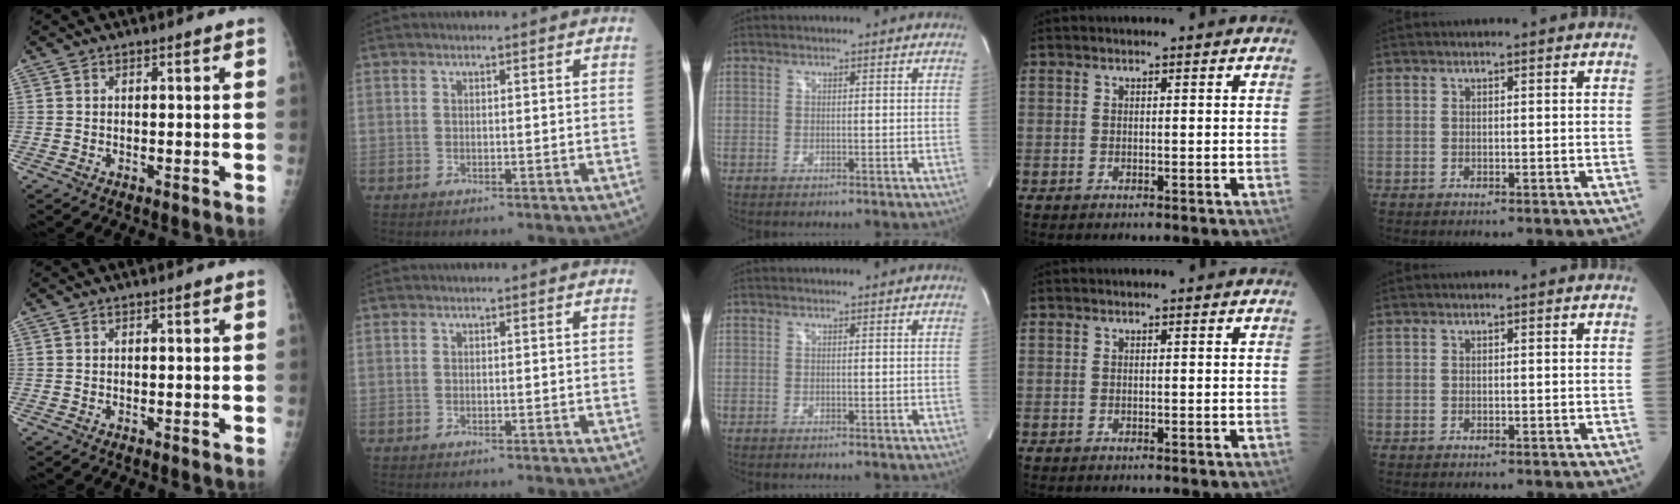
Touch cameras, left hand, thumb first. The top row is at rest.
{}